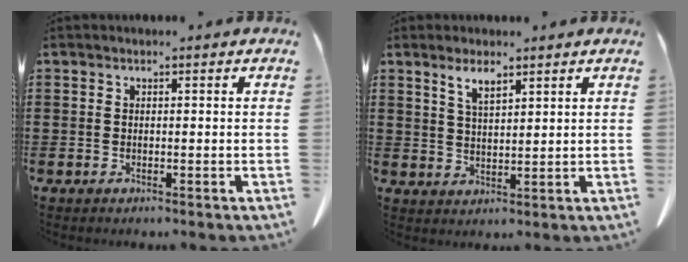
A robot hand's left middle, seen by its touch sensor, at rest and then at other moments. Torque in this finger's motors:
{"motor_torque": [-0.49, 0.66, -0.04, -0.03]}